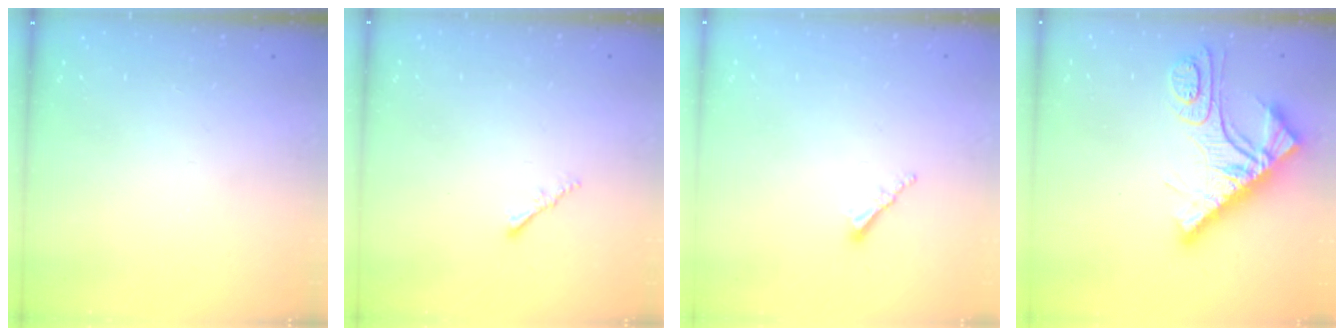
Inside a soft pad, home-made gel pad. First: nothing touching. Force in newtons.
{"total": 1.2, "press": 1.1, "slide": 0.4}
{"total": 1.7, "press": 1.7, "slide": 0.3}
{"total": 14.4, "press": 14.3, "slide": 1.5}